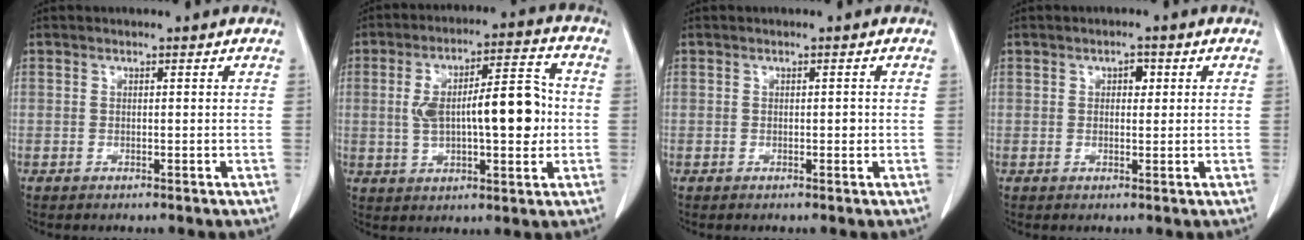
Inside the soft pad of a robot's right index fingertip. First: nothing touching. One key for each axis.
{"total": 14.6, "fx": 0.0, "fy": 4.7, "fz": 13.9, "tx": -0.234, "ty": 0.030, "tz": 0.008}
{"total": 1.1, "fx": -0.2, "fy": 0.6, "fz": 0.8, "tx": -0.016, "ty": 0.006, "tz": -0.001}
{"total": 2.3, "fx": 0.6, "fy": 1.4, "fz": 1.7, "tx": -0.031, "ty": 0.009, "tz": 0.011}